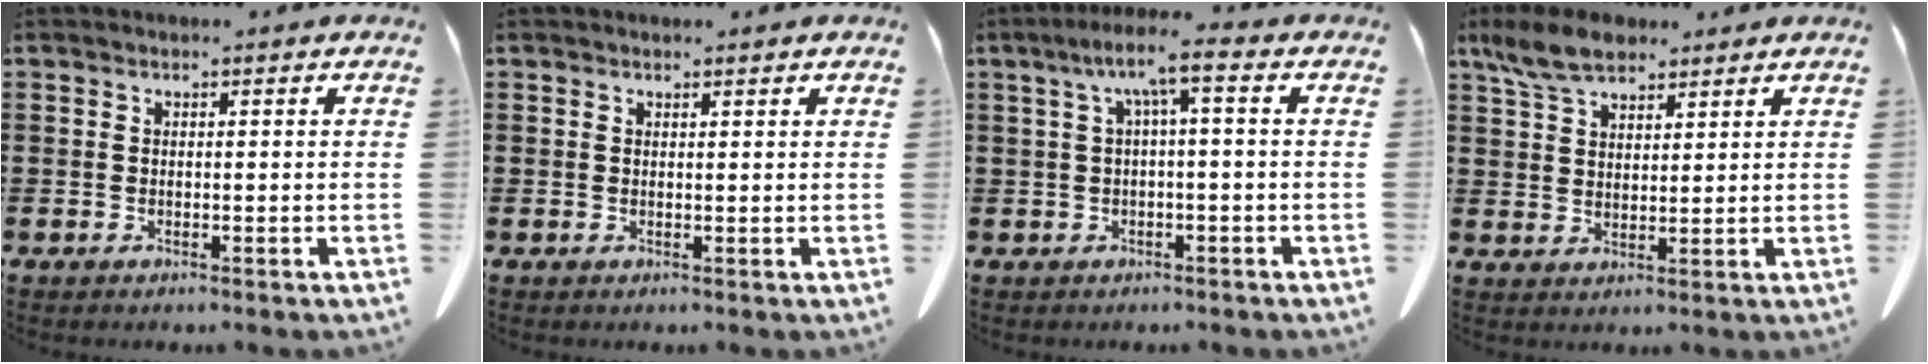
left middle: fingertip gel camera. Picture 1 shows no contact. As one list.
[{"total": 0.7, "force": [0.7, 0.0, 0.2], "torque": [-0.006, -0.001, 0.014]}, {"total": 5.7, "force": [0.8, 0.7, 5.6], "torque": [-0.109, 0.007, 0.009]}, {"total": 6.6, "force": [5.2, 2.6, 3.2], "torque": [-0.080, -0.001, 0.099]}]